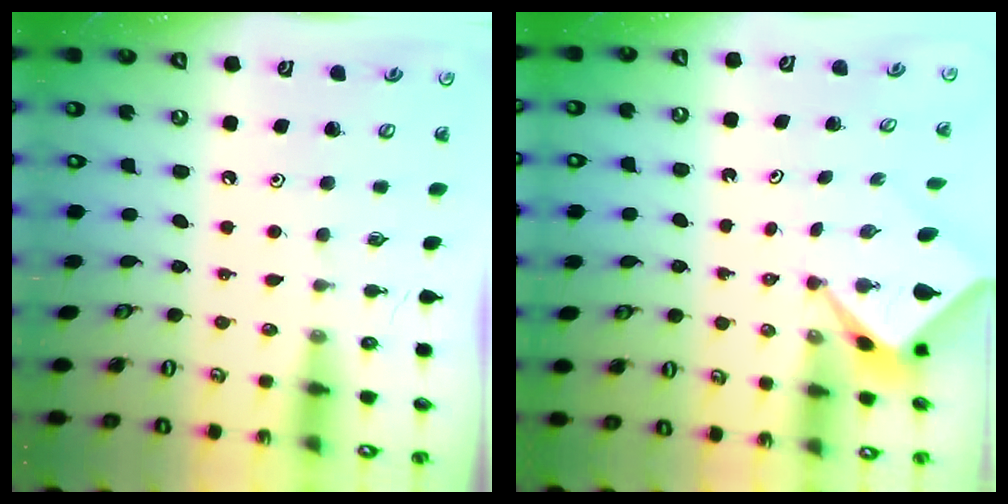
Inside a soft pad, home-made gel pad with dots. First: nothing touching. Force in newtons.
{"total": 2.1, "press": 2.1, "slide": 0.3}